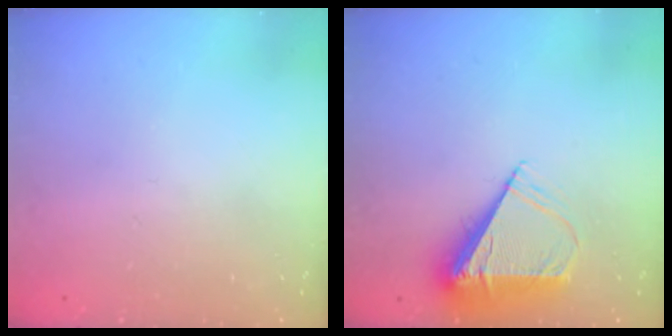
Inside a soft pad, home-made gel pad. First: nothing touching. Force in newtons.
{"total": 7.8, "press": 7.7, "slide": 1.1}